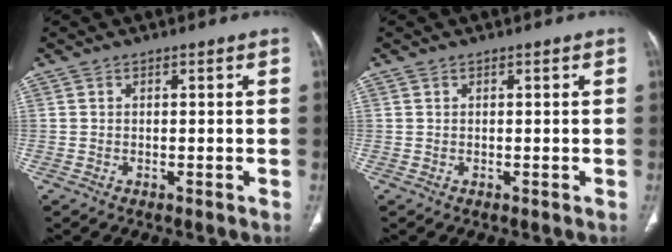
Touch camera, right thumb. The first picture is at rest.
{"total": 0.0}